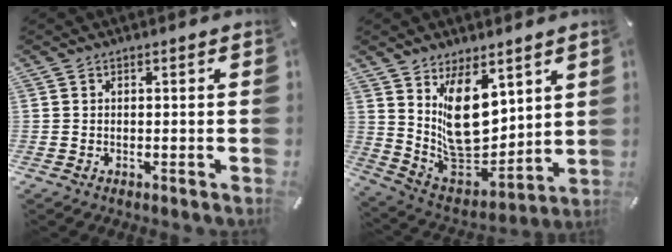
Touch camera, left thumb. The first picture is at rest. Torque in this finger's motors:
{"motor_torque": [2.54, 2.47, 1.90, -0.82, 0.21]}